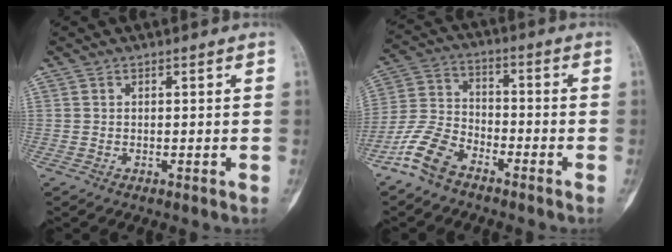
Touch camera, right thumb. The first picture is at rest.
{"total": 9.4, "force": [-6.6, 4.6, 4.9], "torque": [-0.106, 0.035, -0.142]}